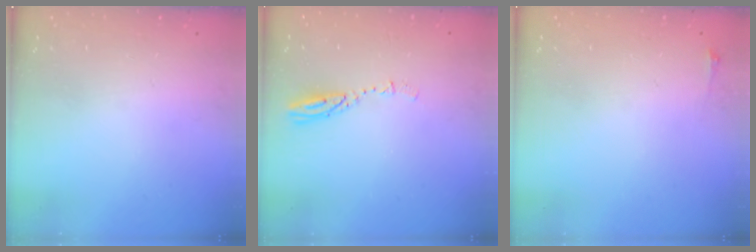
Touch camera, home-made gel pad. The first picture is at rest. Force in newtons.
{"total": 3.4, "press": 3.4, "slide": 0.2}
{"total": 2.8, "press": 2.1, "slide": 1.9}